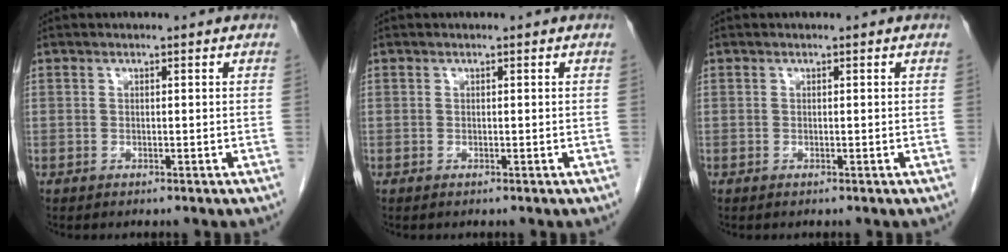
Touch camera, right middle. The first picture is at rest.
{"total": 0.0}
{"total": 0.0}